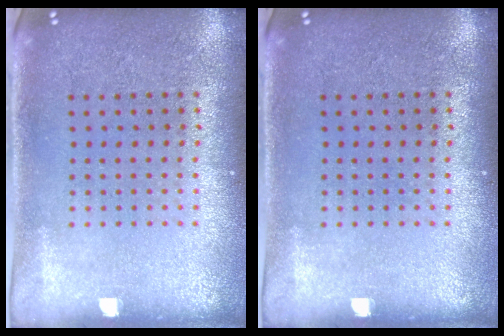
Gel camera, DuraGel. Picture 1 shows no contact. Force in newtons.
{"total": 0.0}